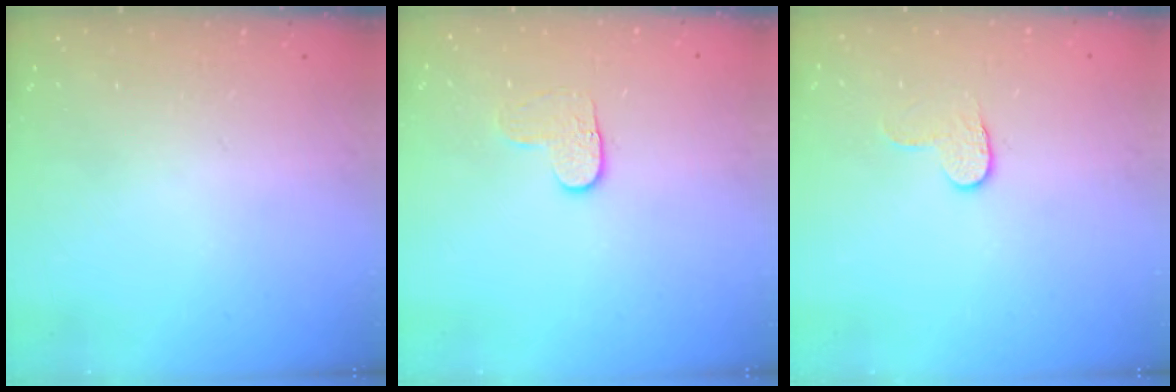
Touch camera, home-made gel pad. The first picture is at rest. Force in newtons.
{"total": 4.0, "press": 4.0, "slide": 0.4}
{"total": 3.8, "press": 3.8, "slide": 0.4}